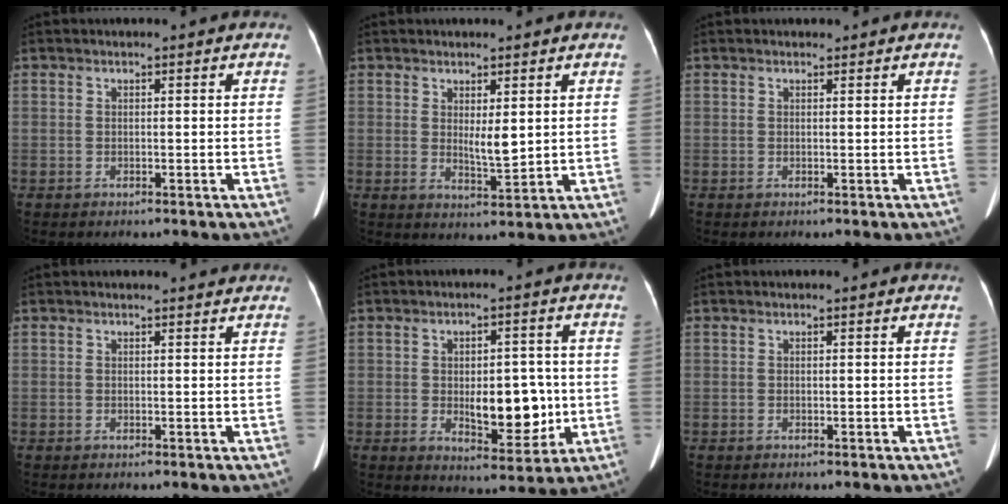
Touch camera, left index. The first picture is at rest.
{"total": 3.4, "force": [1.0, 0.8, 3.2], "torque": [-0.056, -0.012, 0.022]}
{"total": 0.5, "force": [0.5, 0.2, 0.0], "torque": [-0.010, 0.001, 0.010]}
{"total": 1.5, "force": [1.5, 0.1, 0.1], "torque": [-0.009, 0.001, 0.017]}
{"total": 9.2, "force": [-0.9, 4.2, 8.1], "torque": [-0.111, -0.001, -0.005]}
{"total": 0.0}